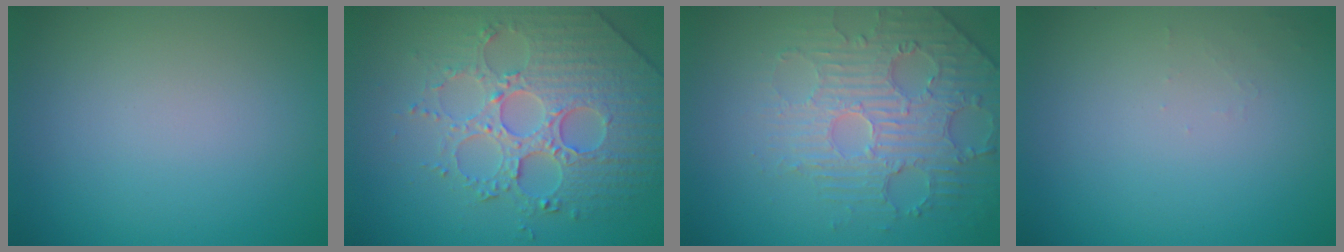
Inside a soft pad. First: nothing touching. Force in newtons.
{"total": 5.8, "press": 5.3, "slide": 2.4}
{"total": 4.7, "press": 3.7, "slide": 2.8}
{"total": 0.7, "press": 0.7, "slide": 0.1}